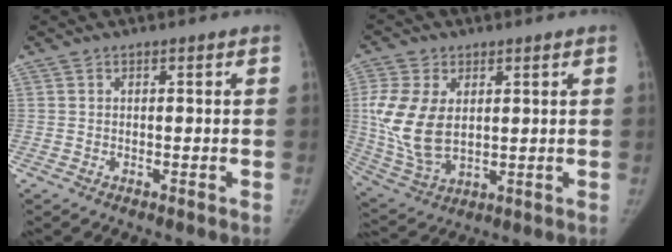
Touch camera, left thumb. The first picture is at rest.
{"total": 13.2, "force": [2.2, 8.3, 10.0], "torque": [-0.199, -0.012, 0.055]}